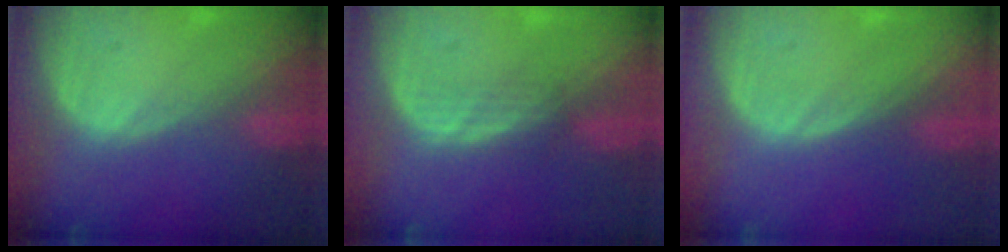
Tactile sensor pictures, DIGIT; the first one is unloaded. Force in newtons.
{"total": 2.2, "press": 2.1, "slide": 0.2}
{"total": 0.0}